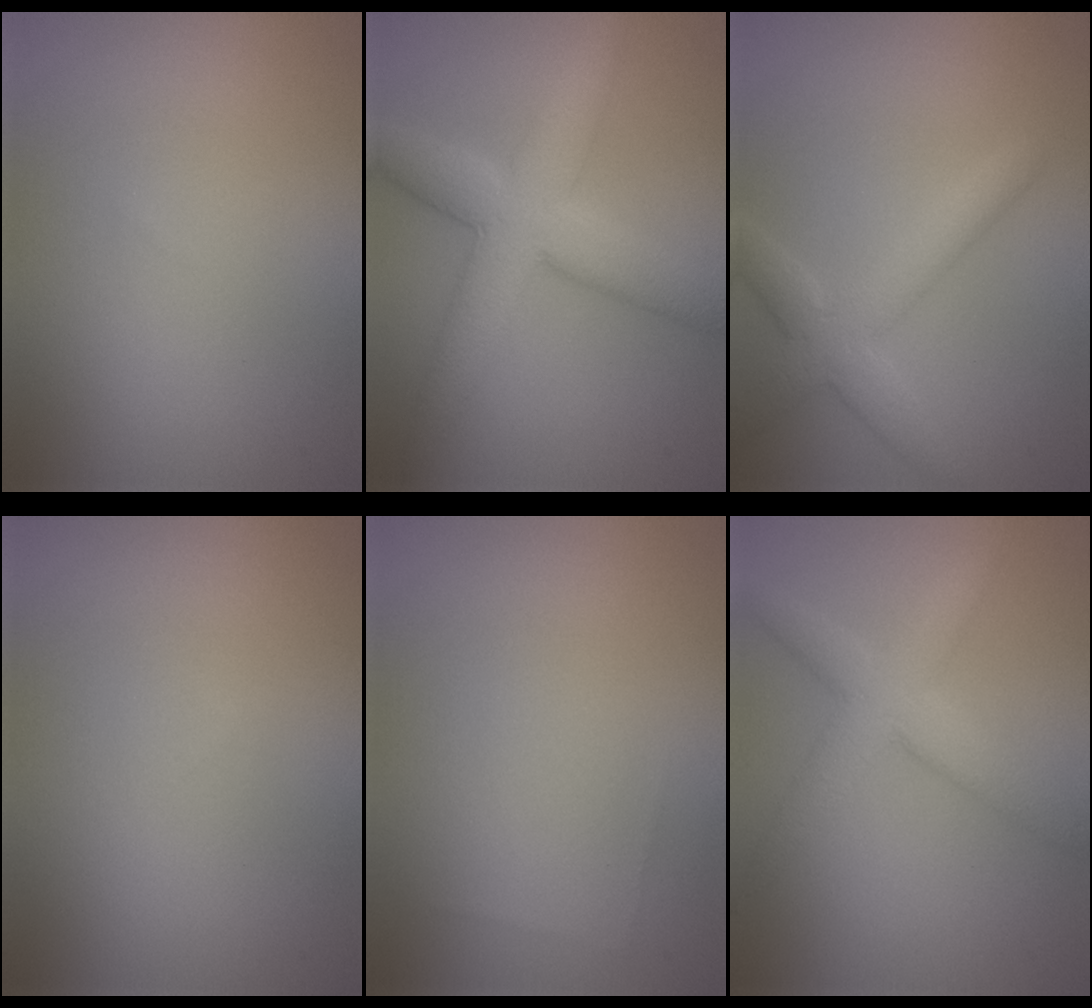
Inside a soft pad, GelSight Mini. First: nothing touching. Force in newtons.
{"total": 7.2, "press": 7.2, "slide": 0.2}
{"total": 4.0, "press": 4.0, "slide": 0.3}
{"total": 0.0}
{"total": 0.0}
{"total": 4.5, "press": 4.5, "slide": 0.0}